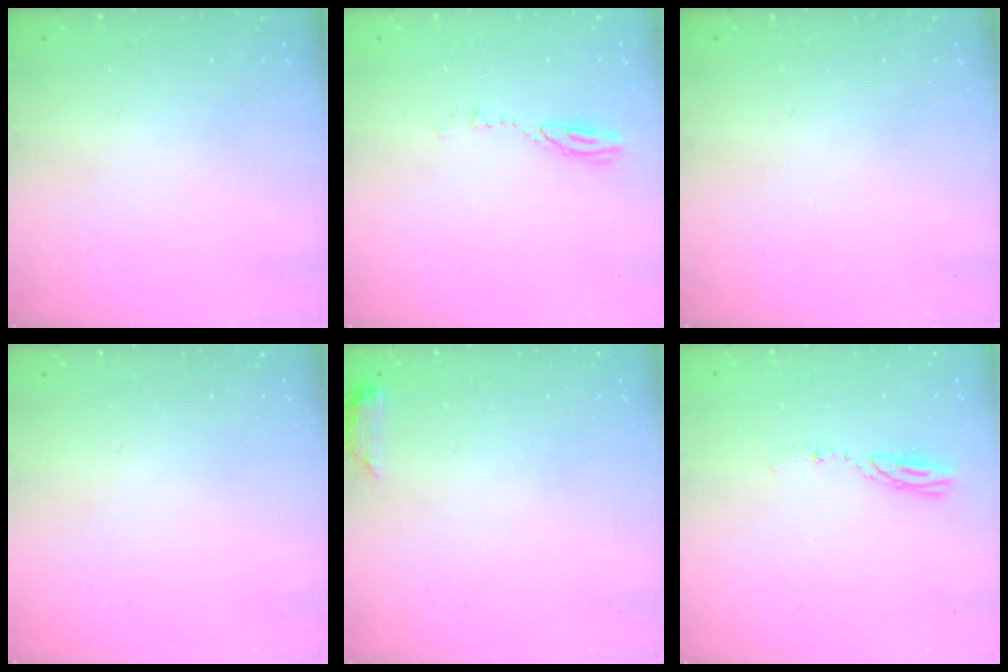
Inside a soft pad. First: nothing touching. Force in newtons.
{"total": 3.5, "press": 3.4, "slide": 0.3}
{"total": 0.0}
{"total": 0.0}
{"total": 3.5, "press": 3.5, "slide": 0.6}
{"total": 3.9, "press": 3.9, "slide": 0.4}